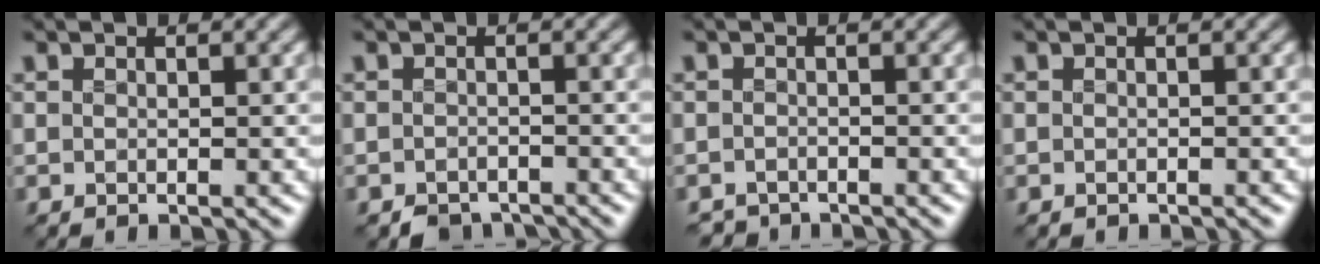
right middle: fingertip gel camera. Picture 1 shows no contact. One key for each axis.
{"total": 2.3, "fx": -2.2, "fy": 0.6, "fz": 0.2, "tx": 0.000, "ty": -0.007, "tz": -0.034}
{"total": 1.7, "fx": -1.7, "fy": 0.1, "fz": -0.3, "tx": 0.007, "ty": -0.008, "tz": -0.029}
{"total": 0.0}